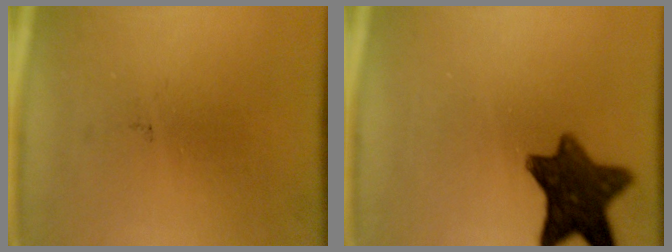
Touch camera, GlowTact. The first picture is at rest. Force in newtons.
{"total": 10.1}